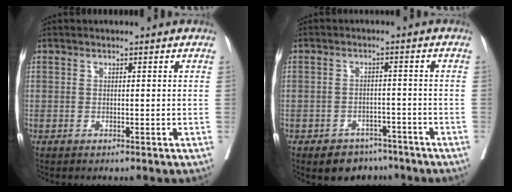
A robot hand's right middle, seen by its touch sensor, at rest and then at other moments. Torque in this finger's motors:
{"motor_torque": [-0.09, 0.09, 0.06, 0.01]}